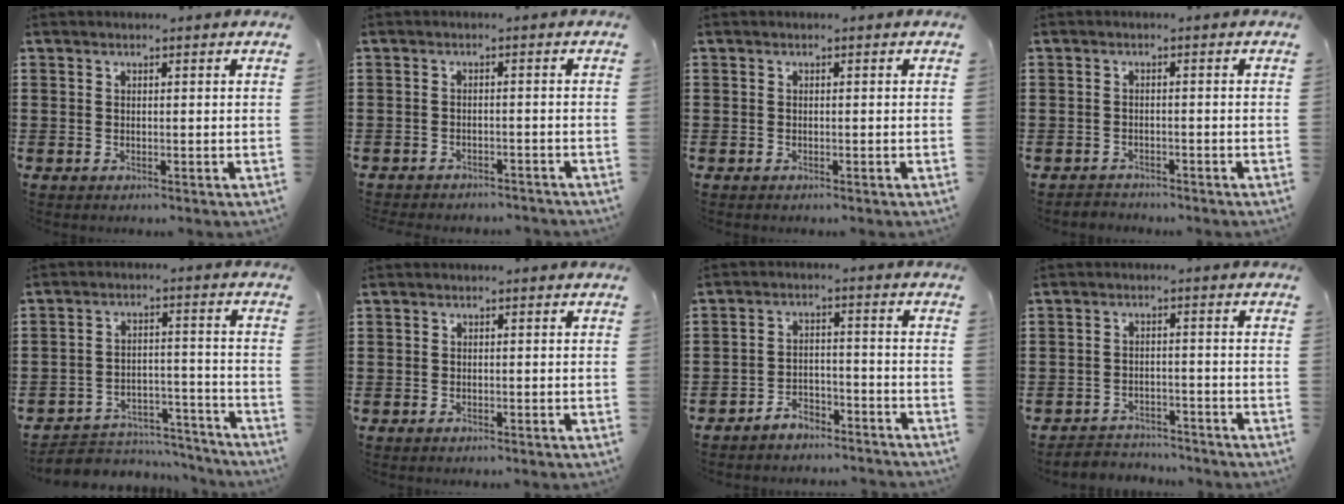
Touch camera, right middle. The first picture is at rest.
{"total": 1.8, "force": [-1.8, 0.2, 0.0], "torque": [-0.006, 0.002, -0.039]}
{"total": 0.0}
{"total": 1.5, "force": [-1.5, 0.4, -0.2], "torque": [-0.001, 0.002, -0.035]}
{"total": 5.0, "force": [-4.8, 1.6, 0.3], "torque": [-0.006, 0.015, -0.099]}
{"total": 0.7, "force": [-0.4, 0.5, 0.0], "torque": [0.000, 0.003, -0.010]}
{"total": 4.1, "force": [-4.0, 0.8, 0.2], "torque": [-0.008, 0.009, -0.083]}
{"total": 3.2, "force": [-3.1, 0.8, -0.3], "torque": [-0.004, 0.001, -0.069]}